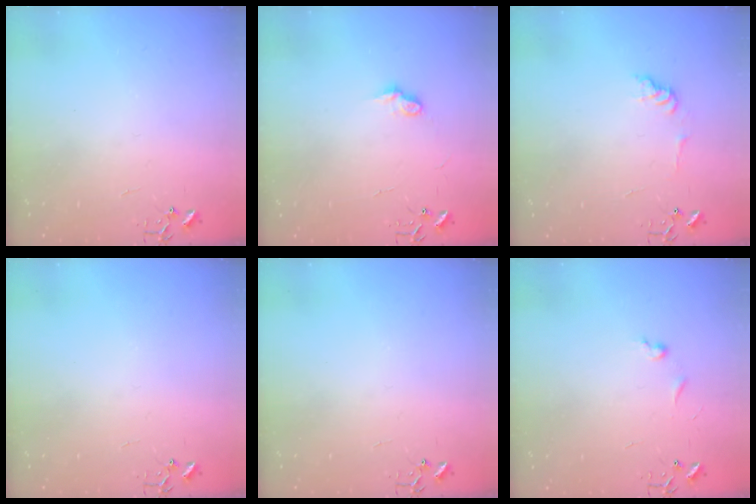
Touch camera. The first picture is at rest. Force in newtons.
{"total": 6.9, "press": 6.9, "slide": 0.2}
{"total": 7.3, "press": 7.3, "slide": 0.3}
{"total": 0.0}
{"total": 0.0}
{"total": 4.4, "press": 4.3, "slide": 0.6}